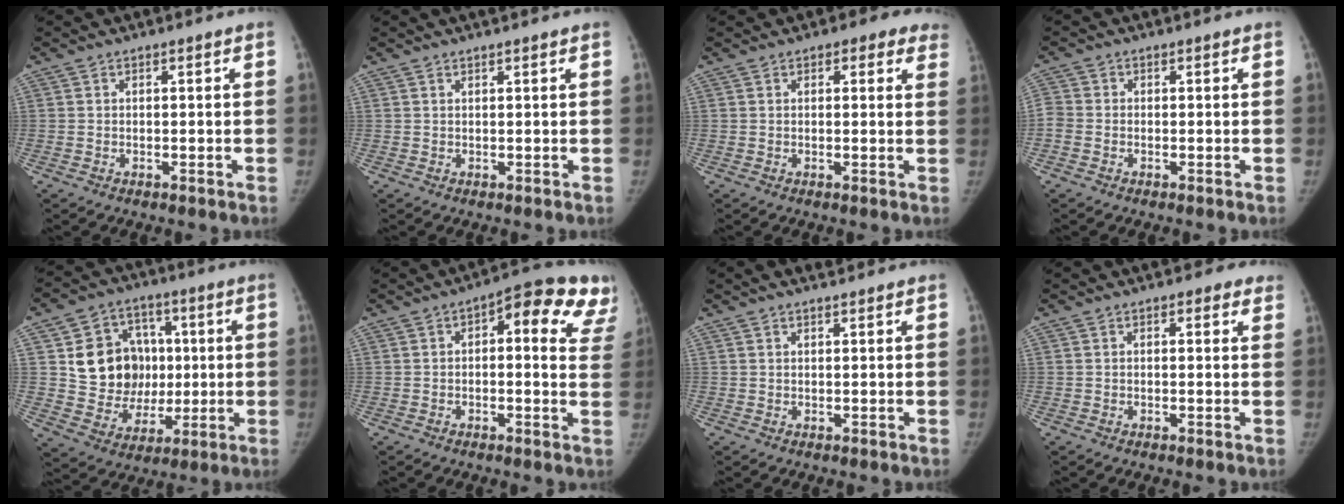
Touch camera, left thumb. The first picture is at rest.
{"total": 1.9, "force": [1.7, 0.3, 1.0], "torque": [-0.002, 0.011, 0.023]}
{"total": 6.4, "force": [4.5, 3.4, 2.9], "torque": [0.013, -0.009, 0.038]}
{"total": 2.7, "force": [-0.6, 2.1, 1.5], "torque": [-0.035, 0.001, -0.021]}
{"total": 15.7, "force": [2.5, 13.4, 8.0], "torque": [-0.077, 0.003, 0.062]}
{"total": 15.5, "force": [6.7, 6.2, 12.5], "torque": [-0.120, 0.004, 0.064]}
{"total": 3.3, "force": [2.6, 1.0, 1.6], "torque": [-0.014, 0.006, 0.039]}
{"total": 3.0, "force": [2.1, 1.6, 1.4], "torque": [0.012, -0.005, 0.019]}